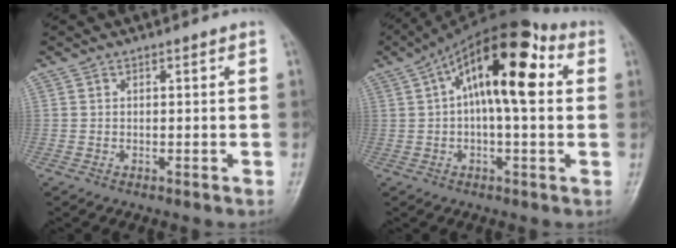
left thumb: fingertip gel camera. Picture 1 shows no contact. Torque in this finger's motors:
{"motor_torque": [0.40, 2.28, 2.36, -0.41, 0.24]}